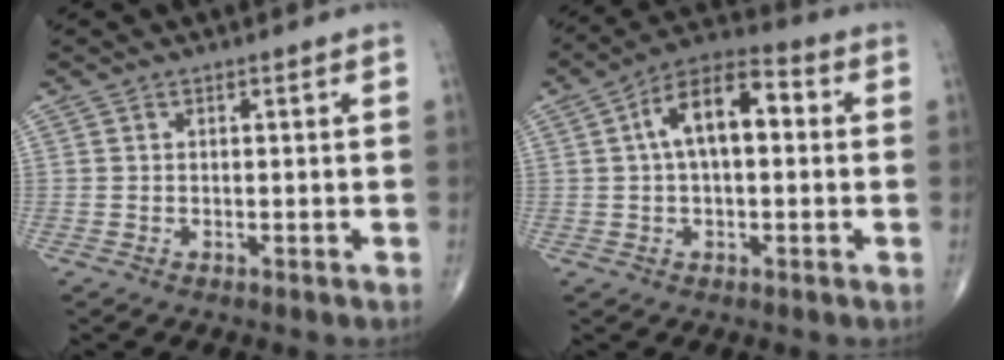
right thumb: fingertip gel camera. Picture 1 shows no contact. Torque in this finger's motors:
{"motor_torque": [1.00, 2.90, 0.69, -0.61, 0.34]}